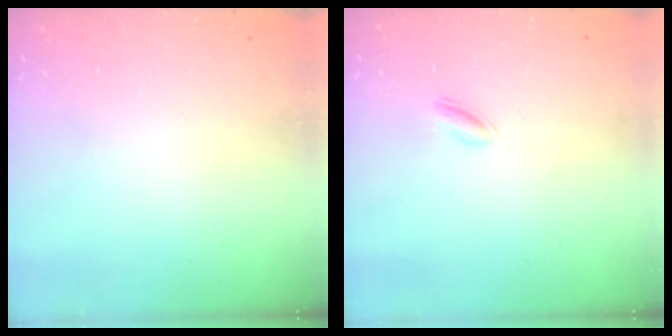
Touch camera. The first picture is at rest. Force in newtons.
{"total": 2.3, "press": 2.3, "slide": 0.6}